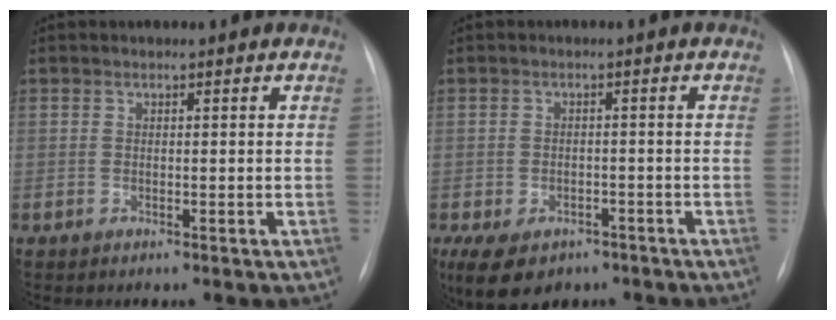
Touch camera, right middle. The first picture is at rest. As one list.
[{"total": 11.3, "force": [-7.1, 7.1, 5.2], "torque": [-0.119, 0.000, -0.097]}]